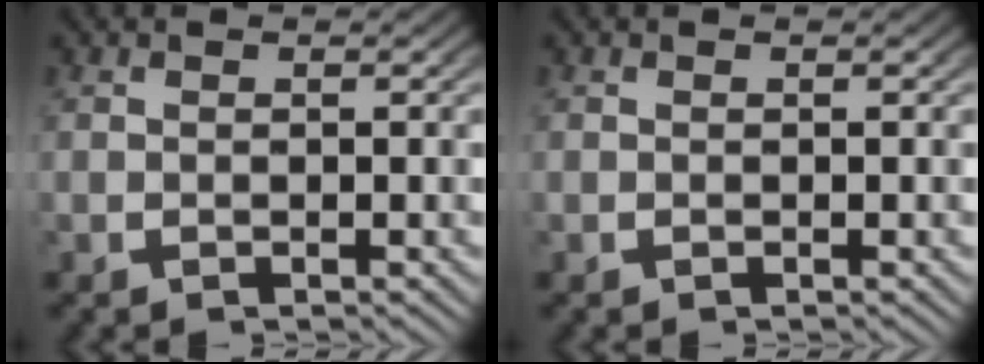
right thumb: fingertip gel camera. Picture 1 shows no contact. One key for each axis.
{"total": 0.0}